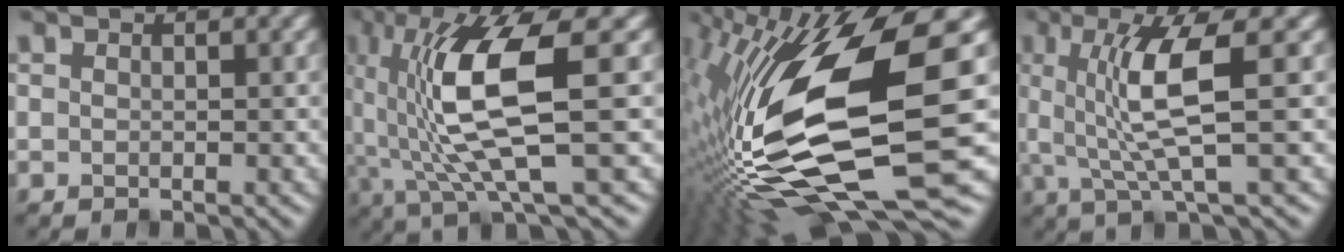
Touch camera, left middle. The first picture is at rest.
{"total": 9.8, "force": [0.9, 2.3, 9.5], "torque": [-0.180, -0.004, 0.026]}
{"total": 18.5, "force": [-0.8, 6.0, 17.5], "torque": [-0.347, -0.019, -0.009]}
{"total": 6.5, "force": [0.8, 1.1, 6.3], "torque": [-0.125, 0.001, 0.018]}